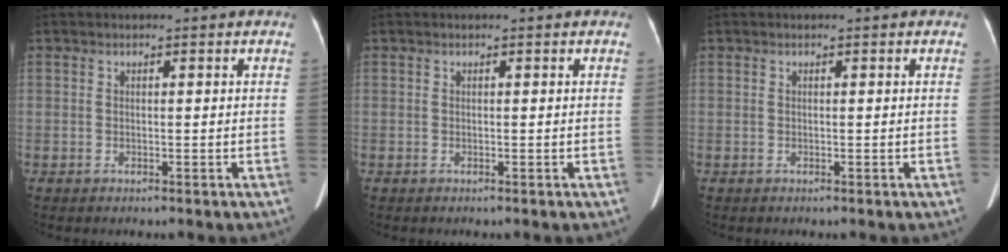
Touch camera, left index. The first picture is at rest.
{"total": 0.0}
{"total": 0.0}